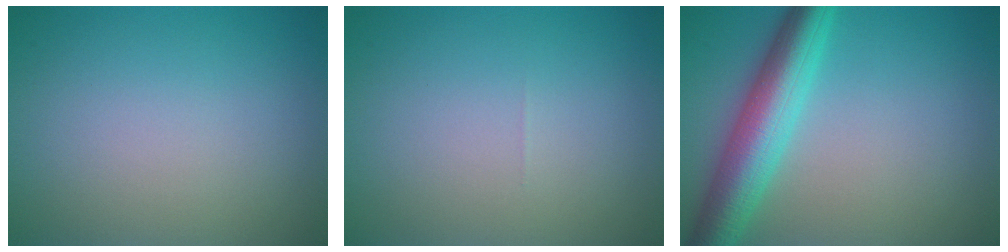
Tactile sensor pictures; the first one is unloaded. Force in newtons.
{"total": 0.0}
{"total": 6.8, "press": 6.8, "slide": 0.1}